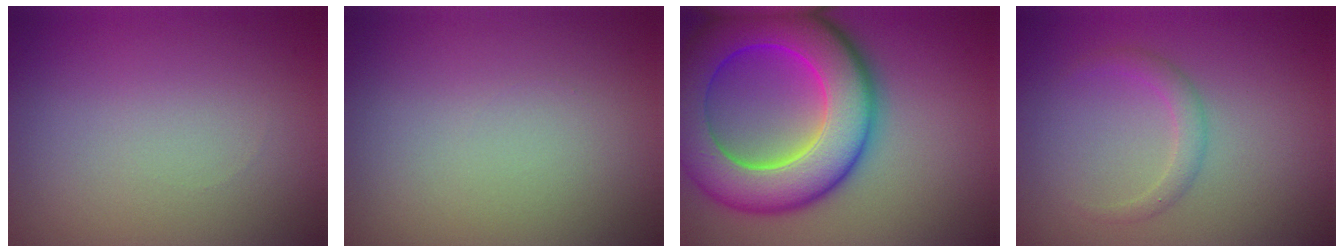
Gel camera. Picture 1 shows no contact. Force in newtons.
{"total": 0.0}
{"total": 12.4, "press": 12.4, "slide": 0.3}
{"total": 1.5, "press": 1.5, "slide": 0.0}